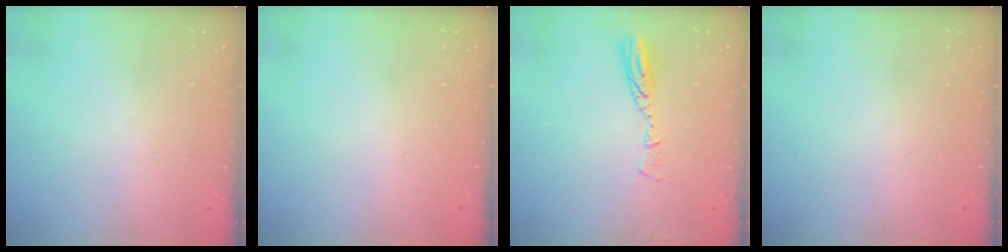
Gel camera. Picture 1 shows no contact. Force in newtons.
{"total": 0.0}
{"total": 8.0, "press": 8.0, "slide": 0.7}
{"total": 0.0}